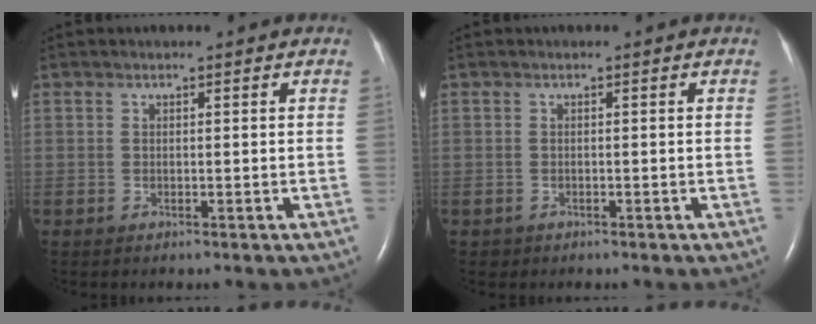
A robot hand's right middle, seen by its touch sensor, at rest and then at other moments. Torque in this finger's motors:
{"motor_torque": [0.02, 0.00, -0.01, 0.00]}